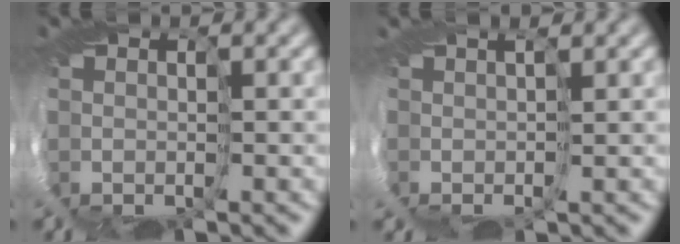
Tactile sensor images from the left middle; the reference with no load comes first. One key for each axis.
{"total": 2.3, "fx": 1.3, "fy": -1.8, "fz": -0.6, "tx": 0.018, "ty": 0.017, "tz": 0.006}